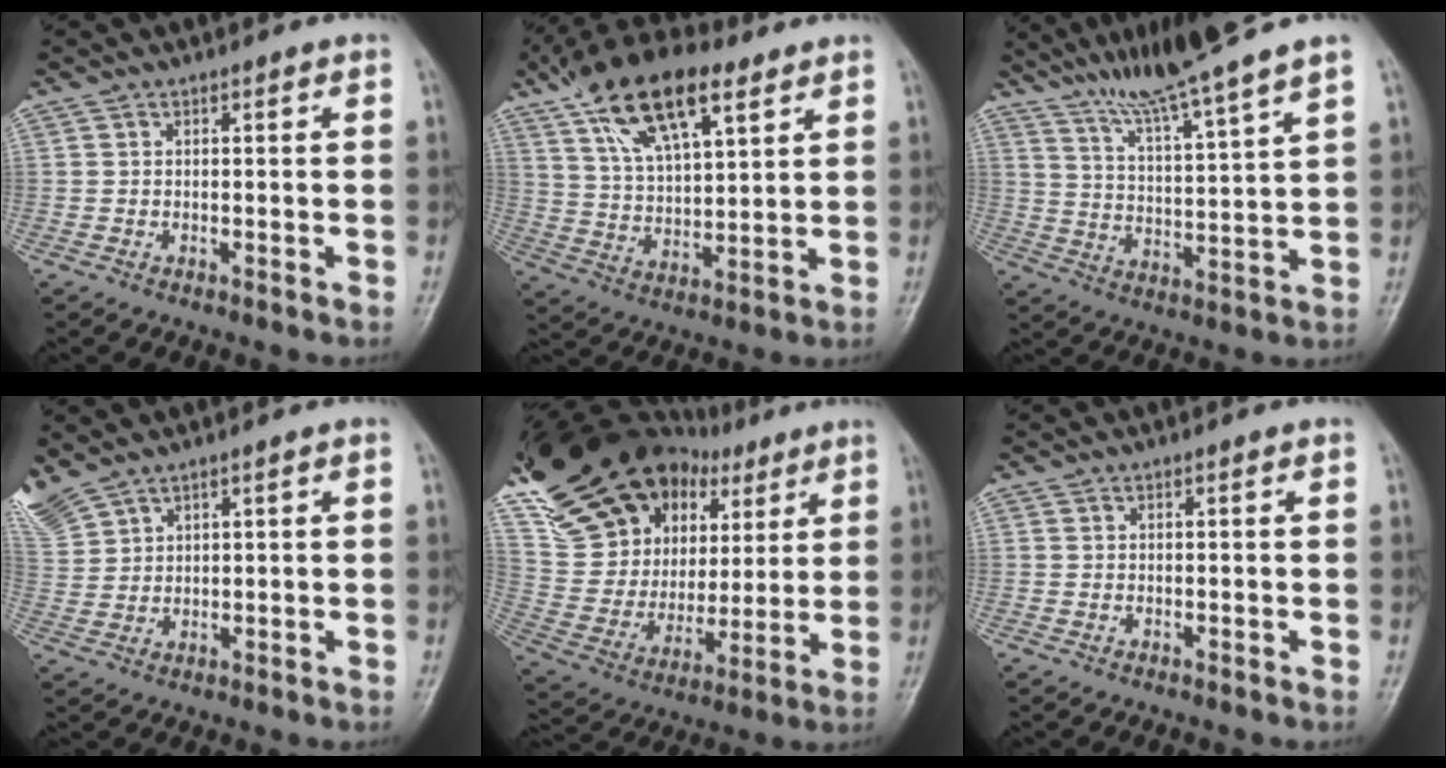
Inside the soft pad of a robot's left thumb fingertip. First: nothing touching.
{"total": 17.7, "force": [9.8, 7.6, 12.7], "torque": [-0.202, -0.014, 0.177]}
{"total": 14.4, "force": [11.3, -0.6, 8.8], "torque": [-0.140, -0.046, 0.197]}
{"total": 8.0, "force": [5.8, 4.0, 3.9], "torque": [-0.108, 0.000, 0.134]}
{"total": 27.2, "force": [14.8, 17.4, 14.8], "torque": [-0.247, 0.006, 0.278]}
{"total": 0.0}